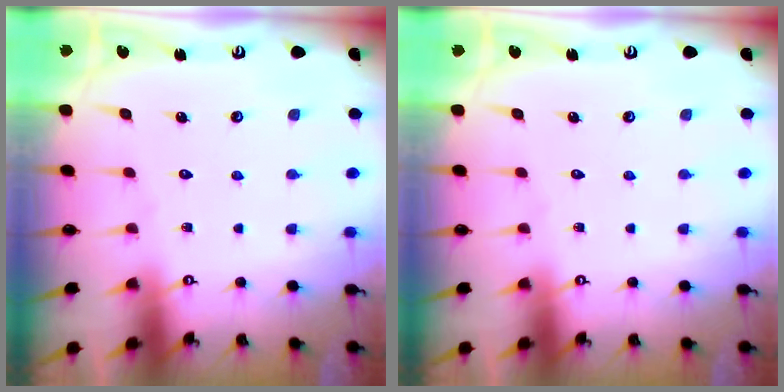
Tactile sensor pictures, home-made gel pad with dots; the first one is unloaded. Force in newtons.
{"total": 0.0}